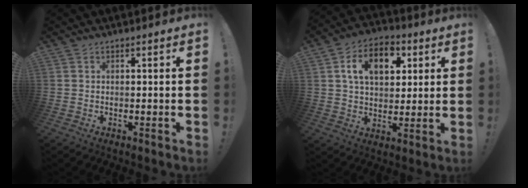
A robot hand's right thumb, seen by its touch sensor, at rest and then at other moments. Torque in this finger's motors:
{"motor_torque": [1.15, 1.26, 0.68, -0.50, 0.05]}